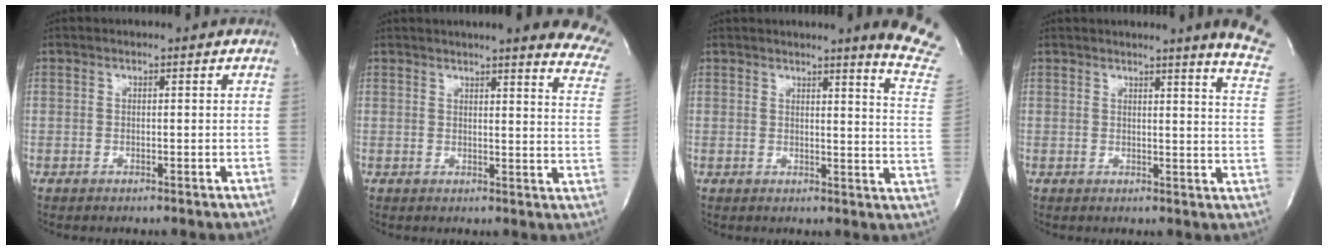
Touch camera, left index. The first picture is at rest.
{"total": 18.5, "force": [15.6, 2.5, 9.5], "torque": [-0.107, -0.038, 0.163]}
{"total": 11.1, "force": [9.9, -1.5, 4.7], "torque": [-0.048, -0.096, 0.088]}
{"total": 9.9, "force": [8.9, -1.2, 4.2], "torque": [-0.040, -0.081, 0.073]}